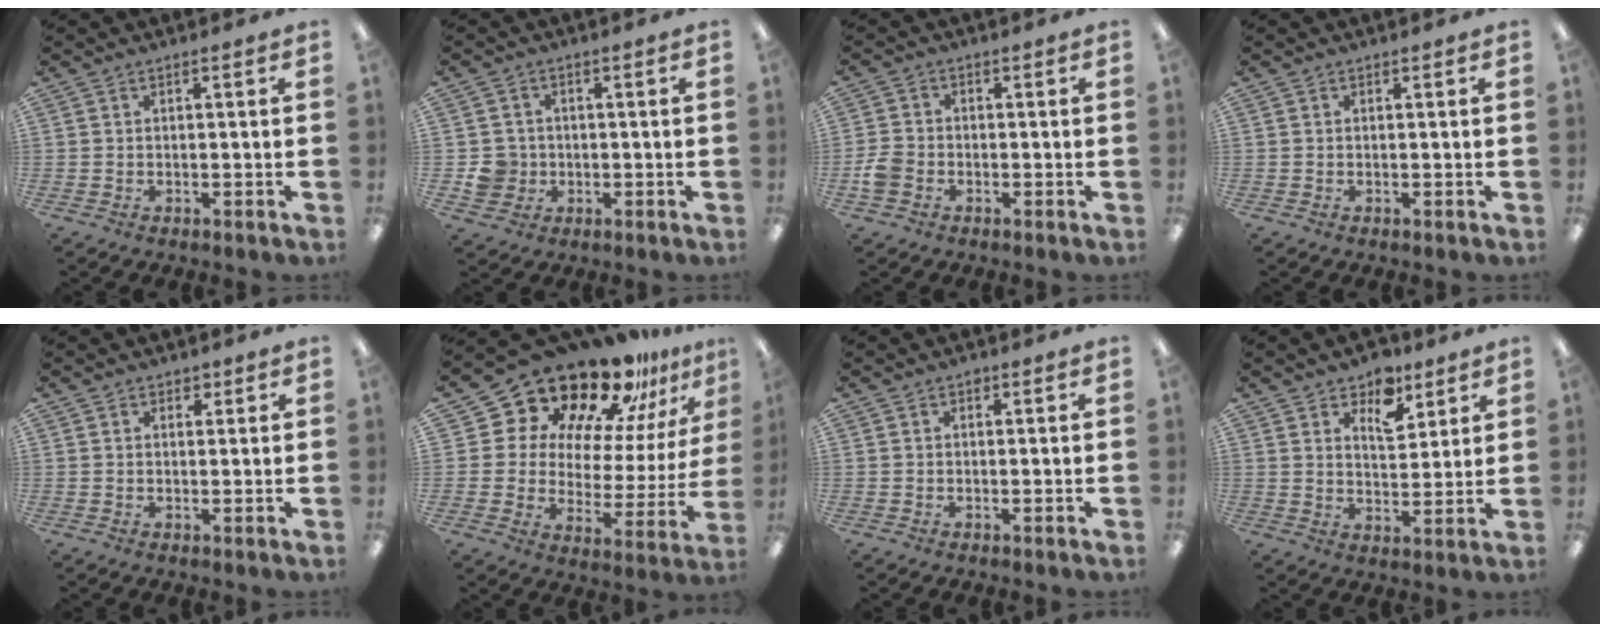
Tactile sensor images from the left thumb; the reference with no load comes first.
{"total": 5.8, "force": [-0.8, 5.6, 1.4], "torque": [-0.021, 0.010, -0.011]}
{"total": 4.5, "force": [-1.8, 3.6, 2.2], "torque": [-0.038, 0.013, -0.032]}
{"total": 0.0}
{"total": 1.8, "force": [1.2, 1.2, 0.5], "torque": [0.005, -0.005, 0.018]}
{"total": 21.2, "force": [17.7, 9.4, 6.7], "torque": [-0.117, -0.149, 0.314]}
{"total": 0.8, "force": [0.5, 0.6, 0.3], "torque": [0.002, -0.001, 0.006]}
{"total": 8.5, "force": [6.0, 4.7, 3.7], "torque": [-0.037, -0.034, 0.101]}